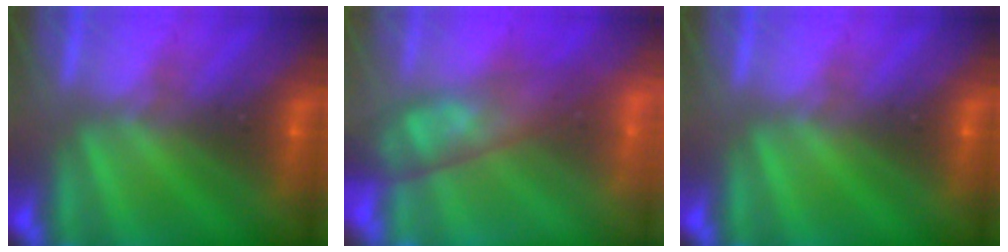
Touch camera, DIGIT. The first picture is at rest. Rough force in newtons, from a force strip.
{"total": 4.4}
{"total": 0.0}